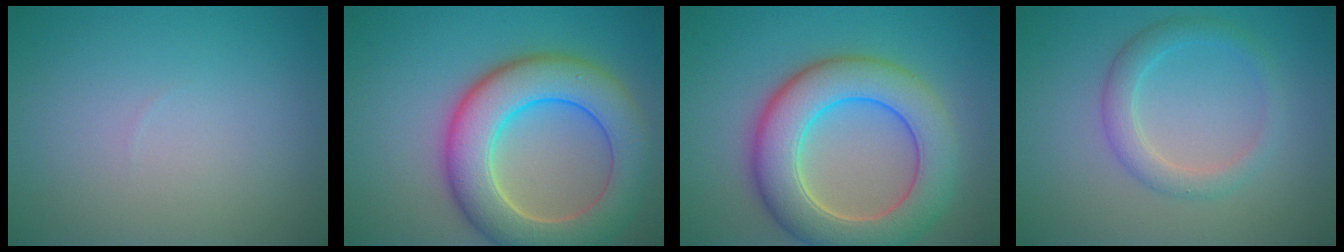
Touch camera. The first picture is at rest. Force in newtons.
{"total": 9.6, "press": 9.6, "slide": 0.6}
{"total": 9.0, "press": 9.0, "slide": 0.6}
{"total": 2.7, "press": 2.7, "slide": 0.1}